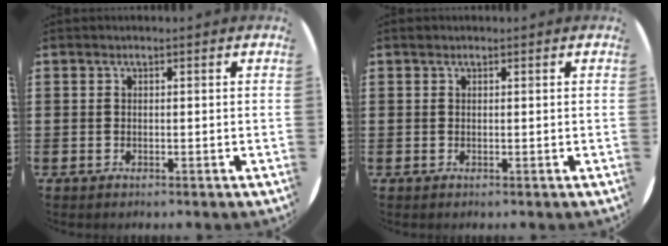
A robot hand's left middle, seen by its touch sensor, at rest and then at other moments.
{"total": 0.0}